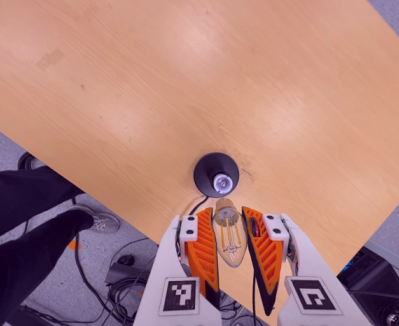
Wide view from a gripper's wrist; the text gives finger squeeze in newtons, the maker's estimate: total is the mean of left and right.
{"total": 17.9, "left": 18.7, "right": 17.2}